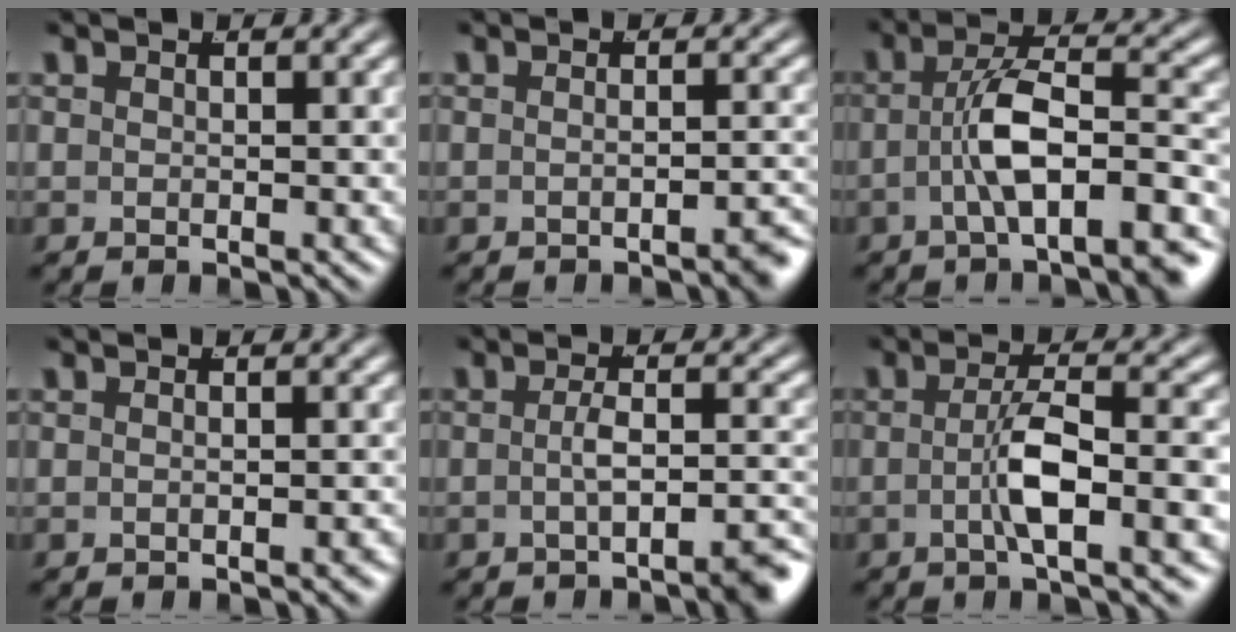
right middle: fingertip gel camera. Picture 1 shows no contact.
{"total": 2.3, "force": [-1.8, 0.3, 1.4], "torque": [-0.017, 0.003, -0.032]}
{"total": 6.2, "force": [-3.1, 1.8, 5.1], "torque": [-0.083, -0.002, -0.045]}
{"total": 0.8, "force": [-0.7, 0.0, 0.4], "torque": [-0.009, 0.003, -0.012]}
{"total": 4.2, "force": [-2.9, 0.5, 3.0], "torque": [-0.044, -0.007, -0.045]}
{"total": 4.3, "force": [-1.3, 0.0, 4.1], "torque": [-0.072, 0.000, -0.019]}